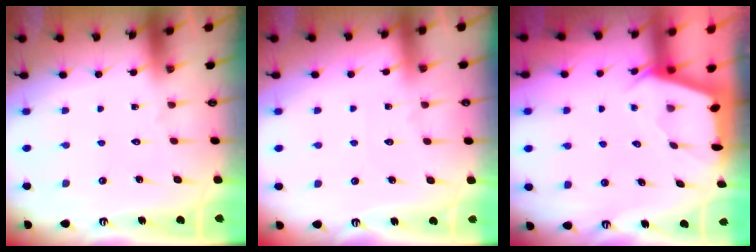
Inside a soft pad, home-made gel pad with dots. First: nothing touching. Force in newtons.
{"total": 2.5, "press": 2.5, "slide": 0.5}
{"total": 2.2, "press": 2.2, "slide": 0.3}